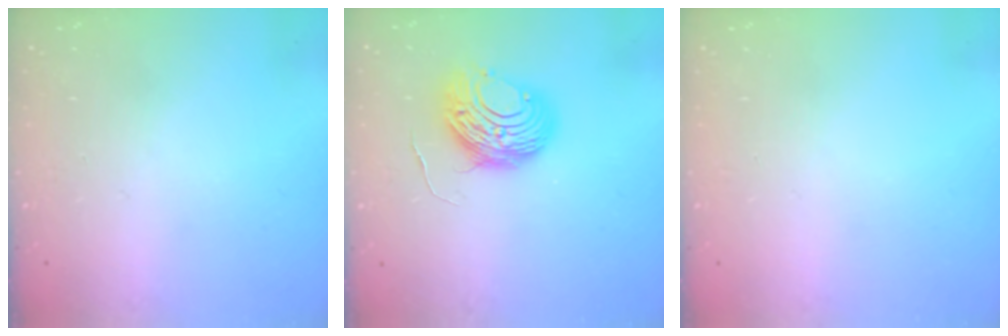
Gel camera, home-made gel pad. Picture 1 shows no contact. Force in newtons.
{"total": 10.0, "press": 10.0, "slide": 0.9}
{"total": 0.0}